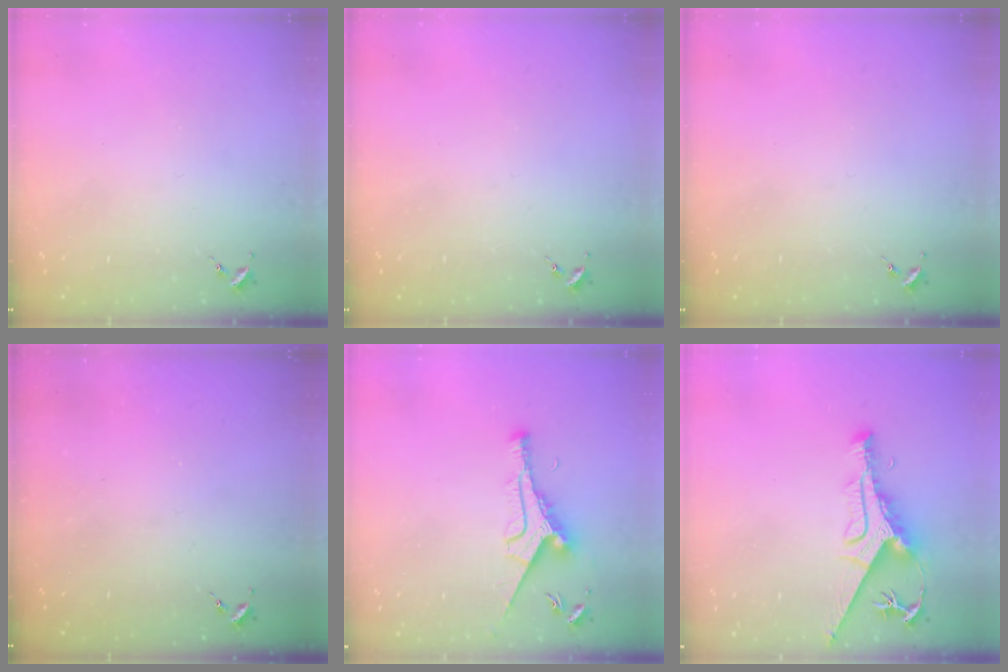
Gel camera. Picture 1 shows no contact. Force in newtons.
{"total": 0.0}
{"total": 0.0}
{"total": 0.0}
{"total": 9.2, "press": 9.2, "slide": 0.9}
{"total": 9.7, "press": 9.7, "slide": 1.1}